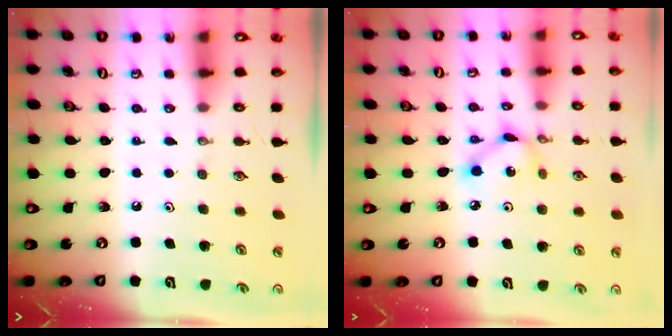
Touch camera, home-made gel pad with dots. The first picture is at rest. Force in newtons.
{"total": 6.2, "press": 6.2, "slide": 0.2}